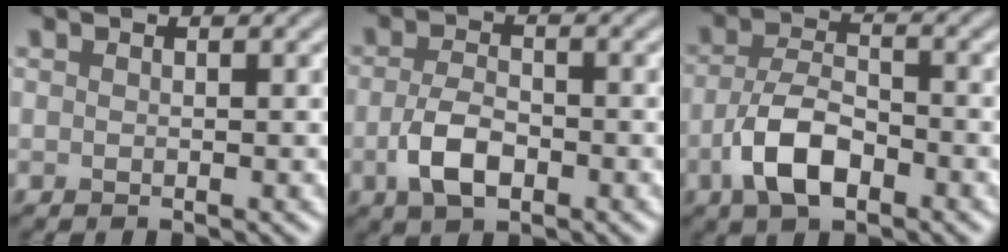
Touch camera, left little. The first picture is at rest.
{"total": 3.6, "force": [-1.4, 1.9, 2.7], "torque": [-0.061, -0.003, -0.031]}
{"total": 5.3, "force": [-2.5, 2.5, 3.9], "torque": [-0.079, 0.000, -0.053]}